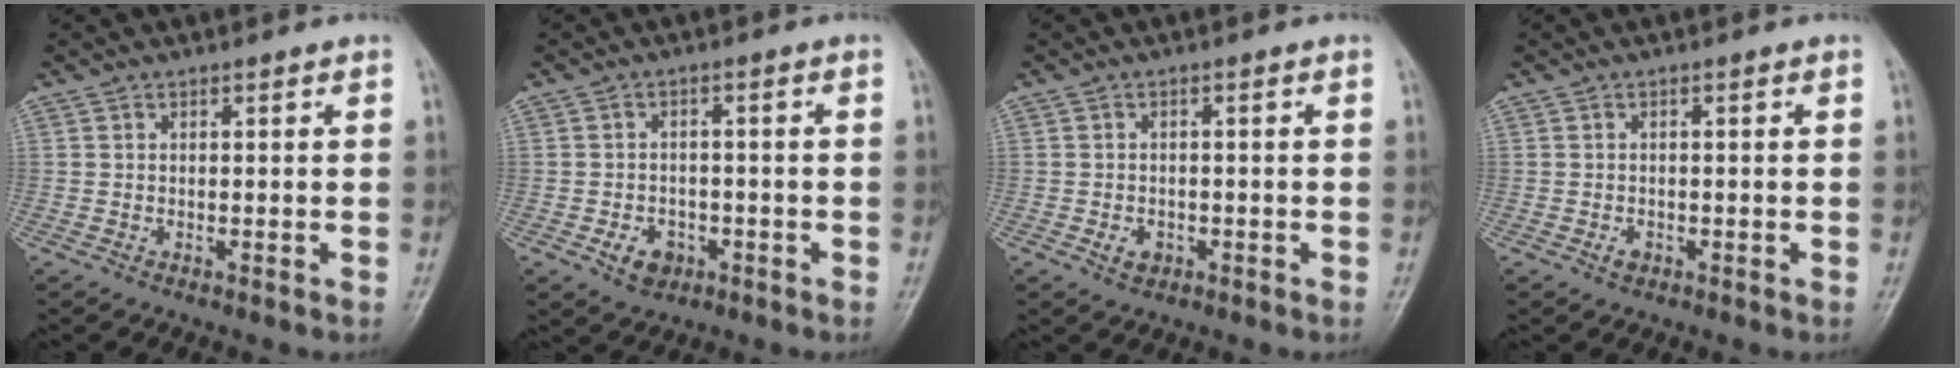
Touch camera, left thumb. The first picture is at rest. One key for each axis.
{"total": 5.0, "fx": -2.2, "fy": 3.8, "fz": 2.5, "tx": -0.027, "ty": 0.015, "tz": -0.030}
{"total": 2.8, "fx": -1.1, "fy": 2.1, "fz": 1.5, "tx": -0.016, "ty": 0.005, "tz": -0.017}
{"total": 1.8, "fx": -0.5, "fy": 1.3, "fz": 1.2, "tx": -0.011, "ty": 0.004, "tz": -0.010}